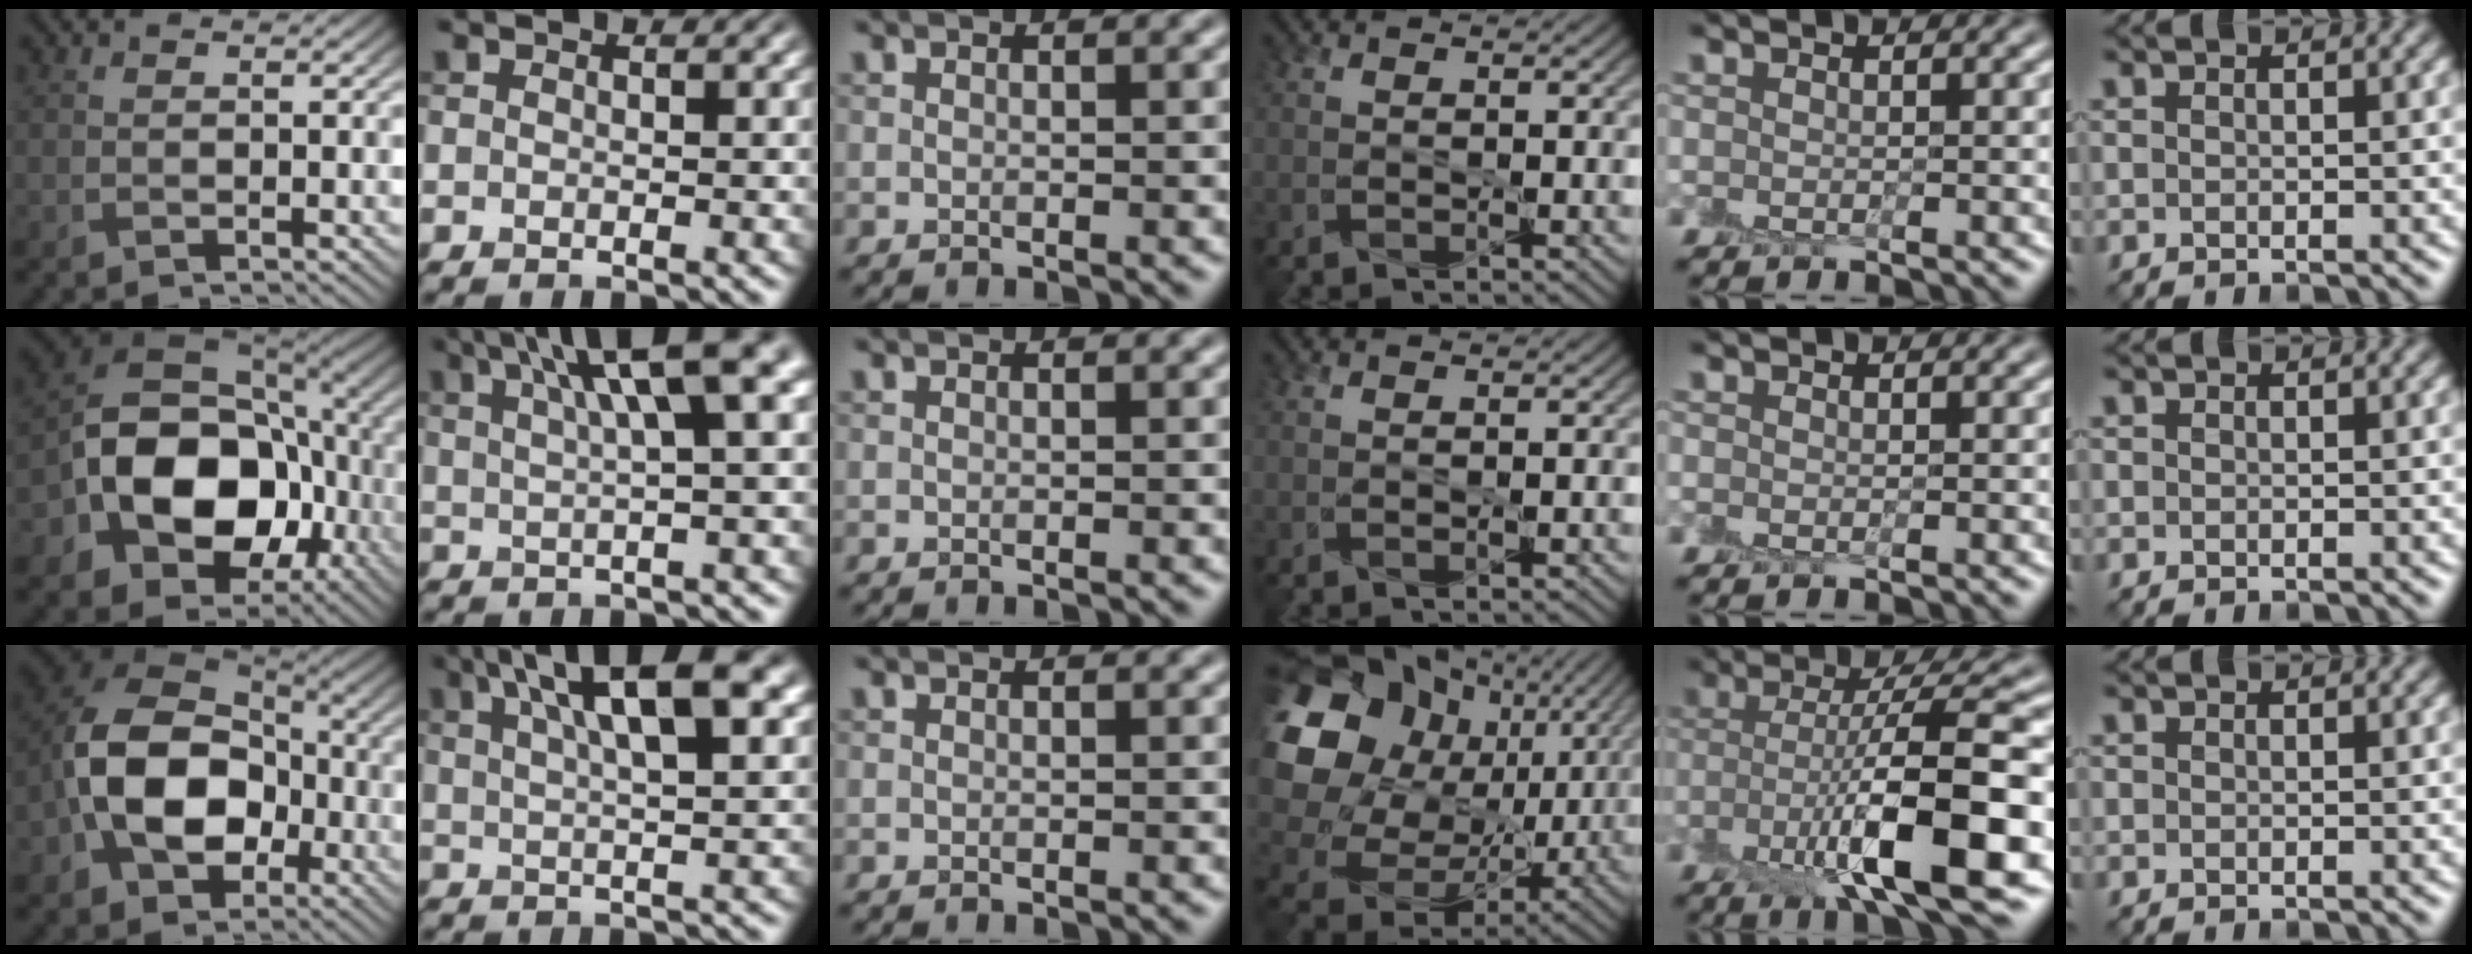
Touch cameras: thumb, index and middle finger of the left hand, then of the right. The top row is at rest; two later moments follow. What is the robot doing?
{"motion": "peel", "object": "envelope seal"}